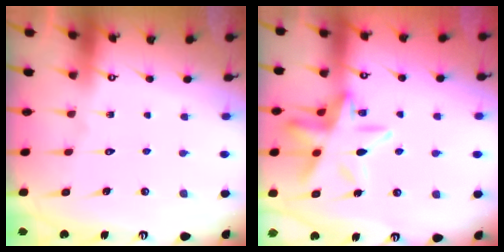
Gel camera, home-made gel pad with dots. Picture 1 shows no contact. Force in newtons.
{"total": 14.9, "press": 14.9, "slide": 1.5}